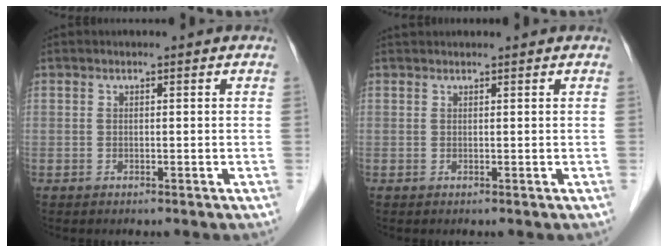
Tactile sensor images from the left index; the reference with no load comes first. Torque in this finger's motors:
{"motor_torque": [0.29, -0.13, -0.01, 0.00]}